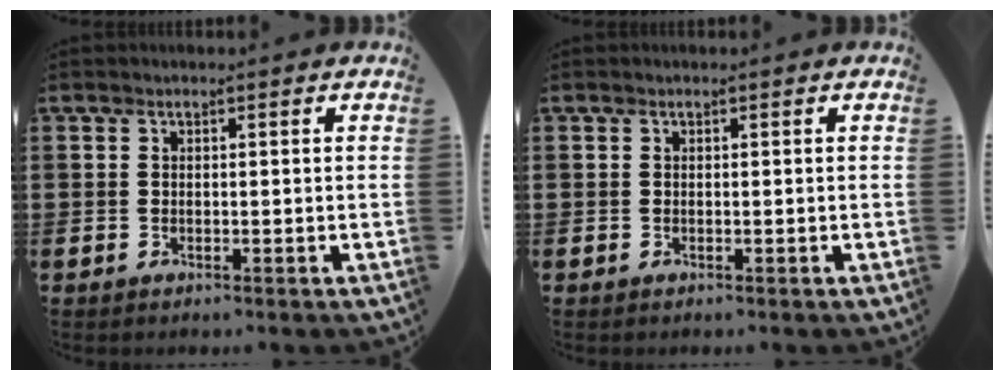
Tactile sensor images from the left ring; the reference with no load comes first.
{"total": 0.0}